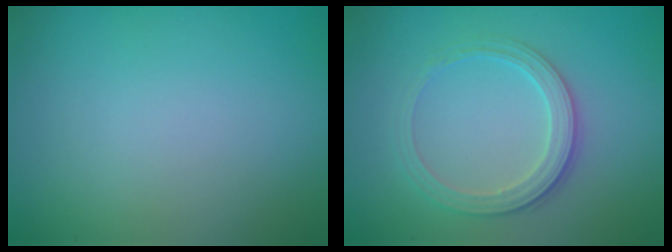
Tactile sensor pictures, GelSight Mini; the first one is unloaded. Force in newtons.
{"total": 2.8, "press": 2.6, "slide": 0.9}